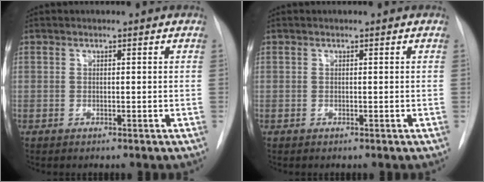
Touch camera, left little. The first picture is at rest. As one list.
[{"total": 0.0}]